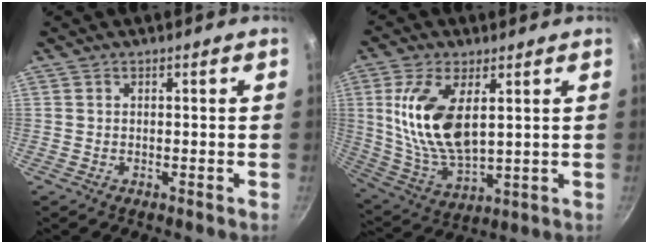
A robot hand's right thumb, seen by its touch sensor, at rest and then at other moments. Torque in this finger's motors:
{"motor_torque": [-0.19, 0.74, 1.40, 0.42, 0.22]}